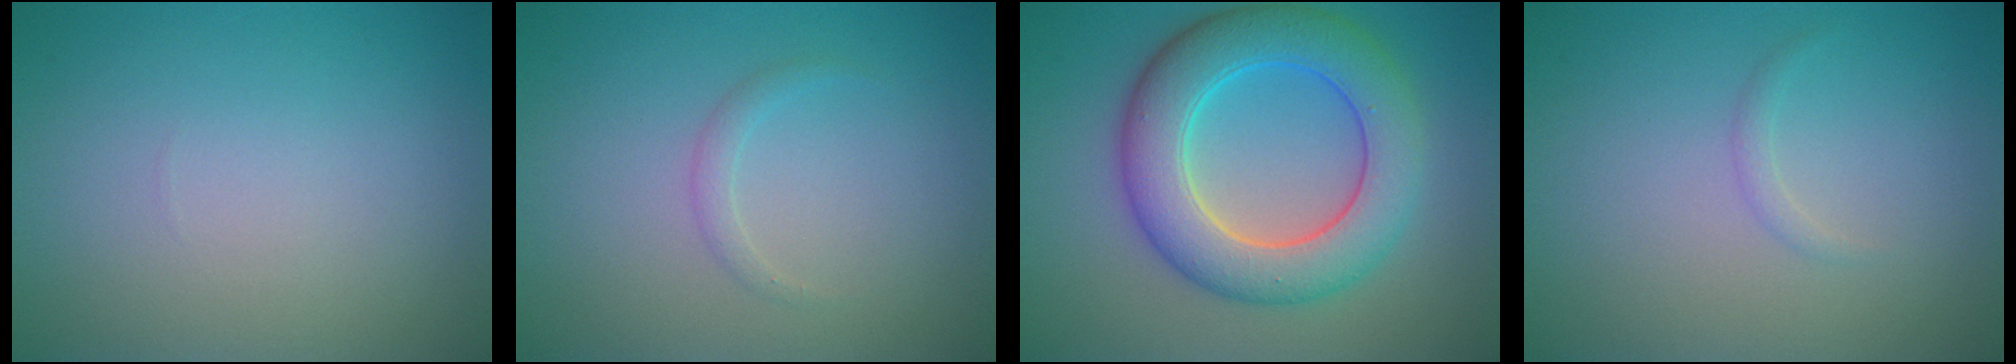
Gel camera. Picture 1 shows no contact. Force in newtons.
{"total": 1.0, "press": 1.0, "slide": 0.1}
{"total": 8.2, "press": 8.2, "slide": 0.2}
{"total": 0.7, "press": 0.7, "slide": 0.0}